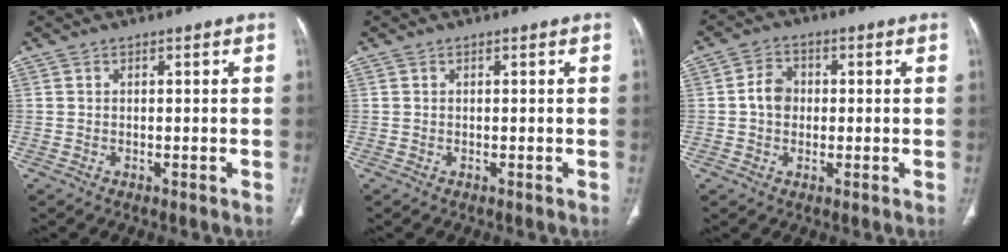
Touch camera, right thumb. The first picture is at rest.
{"total": 0.0}
{"total": 4.8, "force": [0.0, 4.0, 2.8], "torque": [-0.036, 0.013, -0.006]}